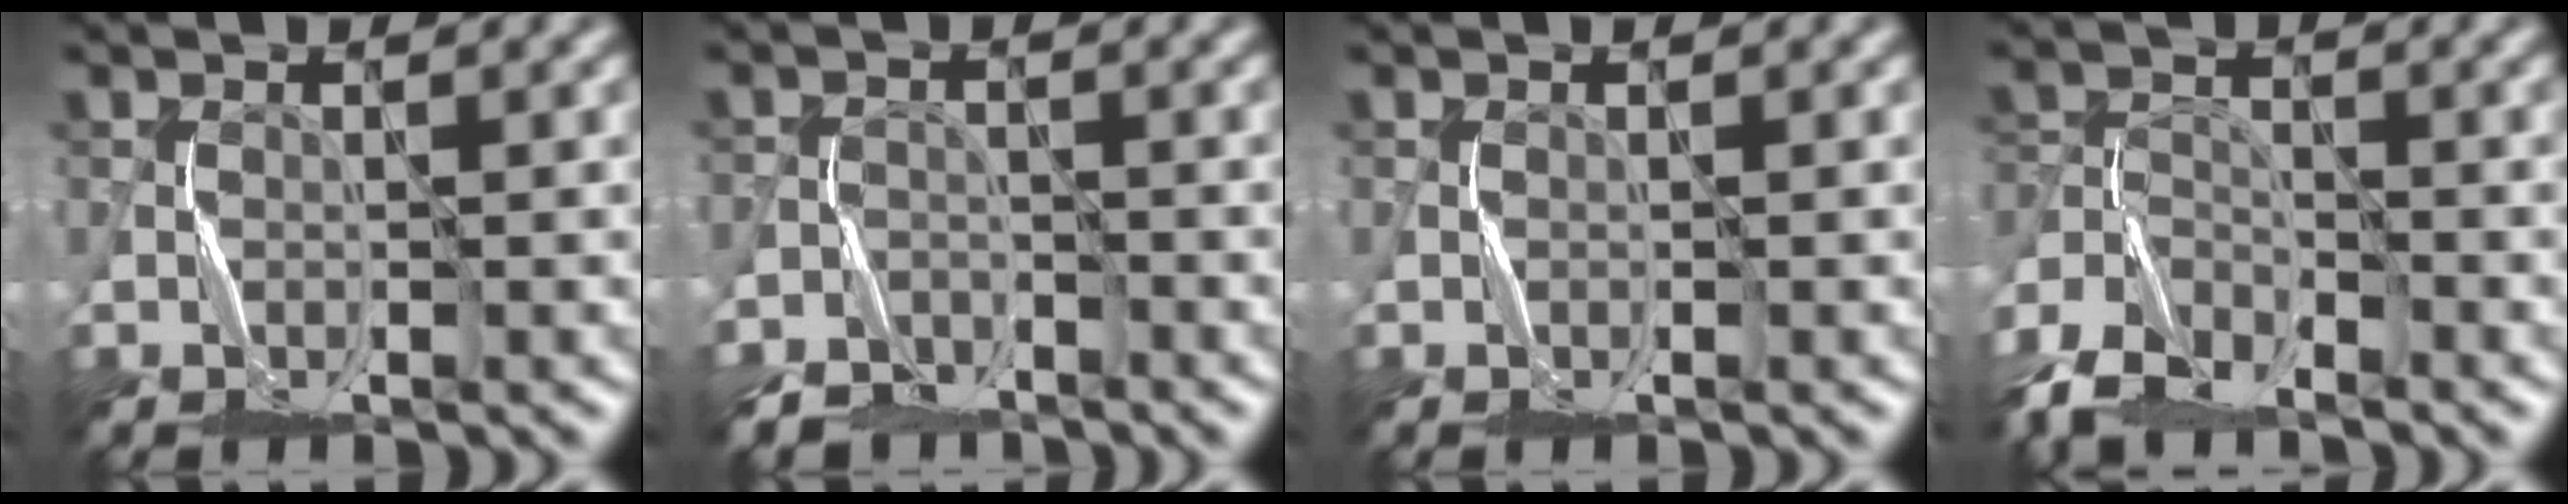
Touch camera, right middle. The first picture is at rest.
{"total": 3.3, "force": [-2.9, 1.5, 0.2], "torque": [0.003, -0.002, -0.059]}
{"total": 0.0}
{"total": 6.8, "force": [-5.5, 2.5, 3.1], "torque": [-0.067, -0.008, -0.121]}